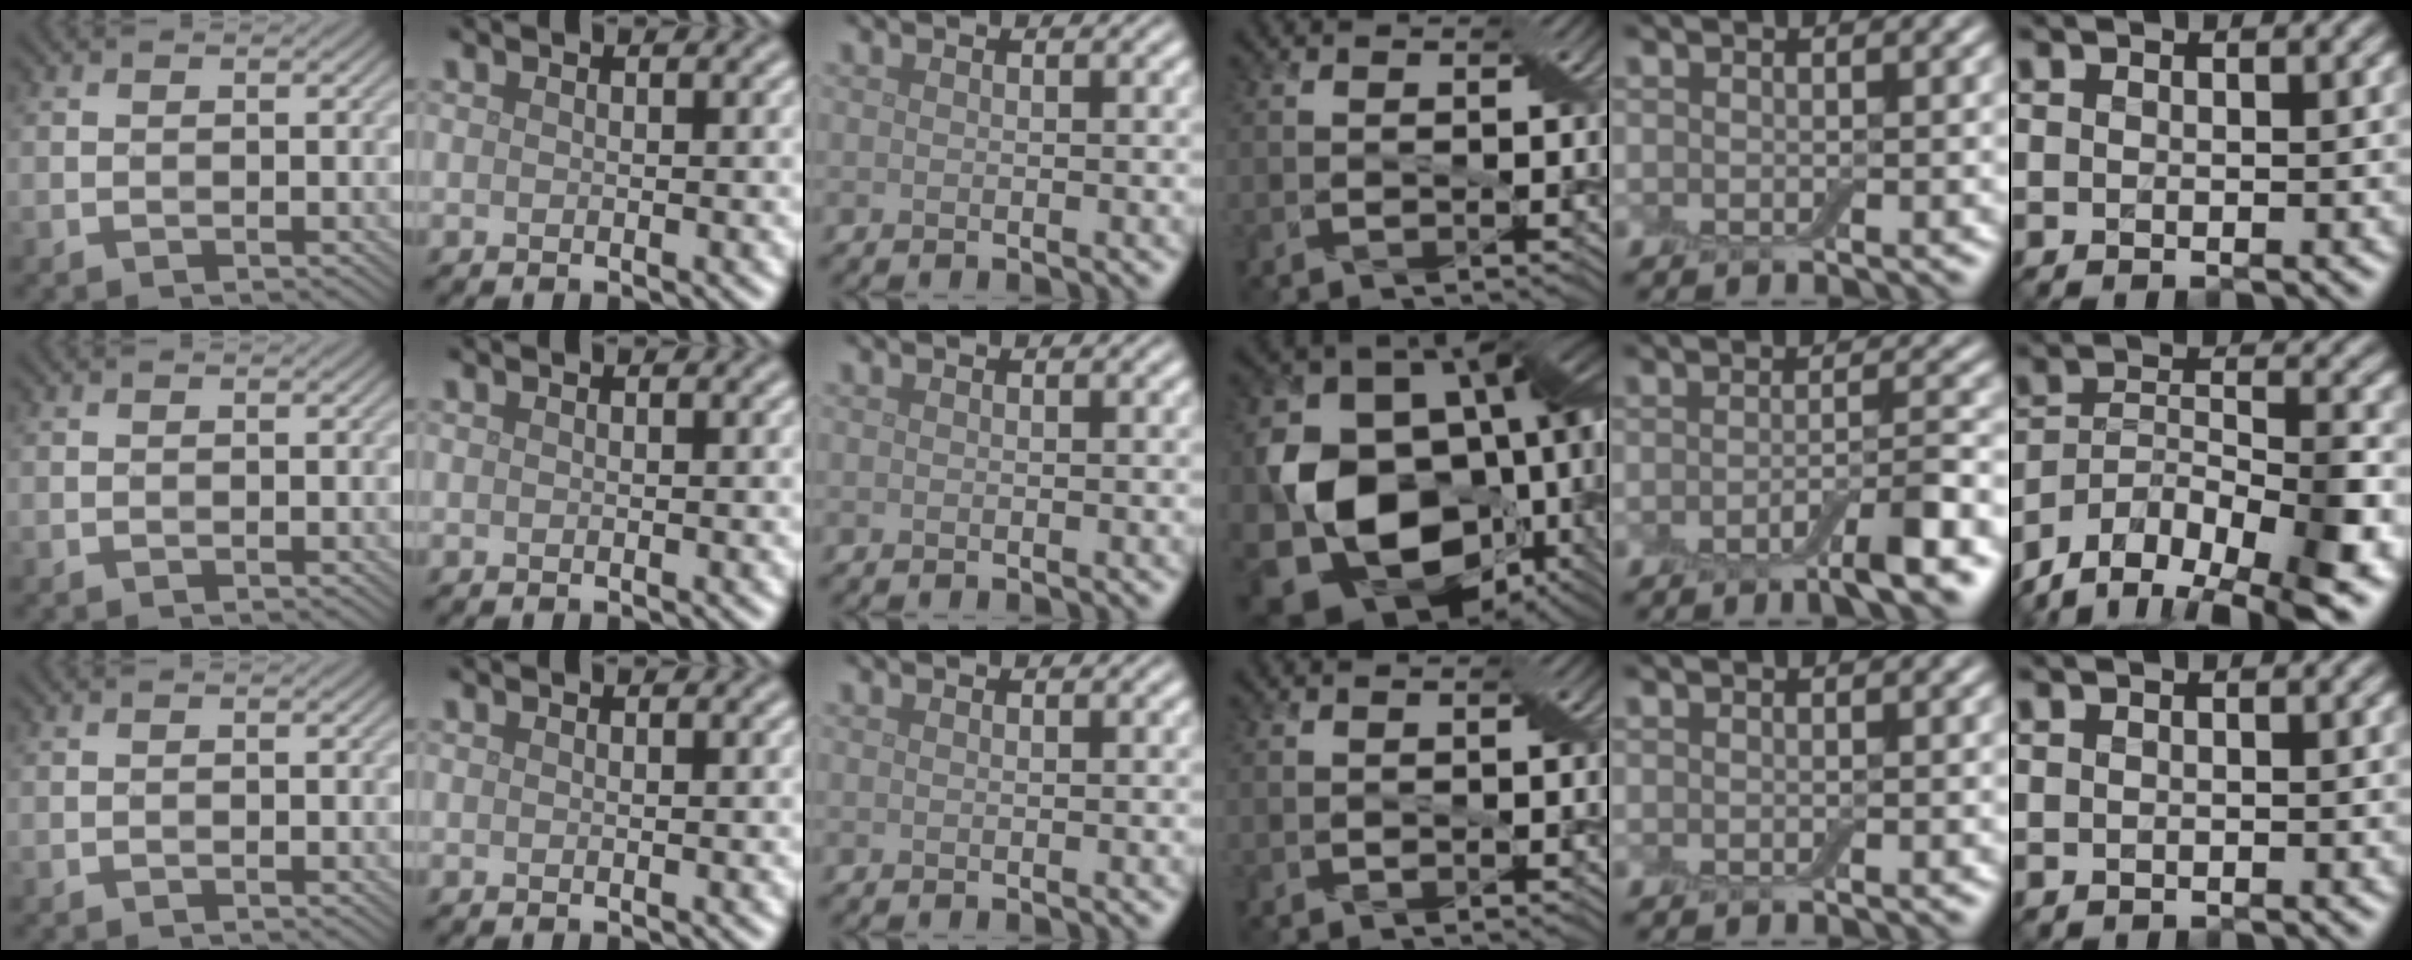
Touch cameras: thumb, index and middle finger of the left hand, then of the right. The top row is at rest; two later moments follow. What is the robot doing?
{"motion": "insert", "object": "backpack"}